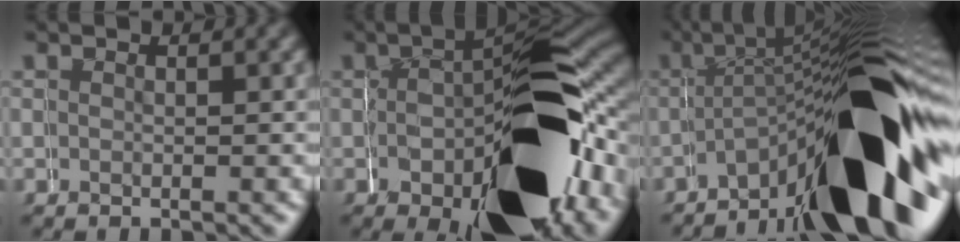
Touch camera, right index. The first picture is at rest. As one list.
[{"total": 19.2, "force": [-4.3, 9.2, 16.3], "torque": [-0.244, -0.008, -0.054]}, {"total": 17.7, "force": [-5.9, 5.8, 15.6], "torque": [-0.210, 0.009, -0.085]}]